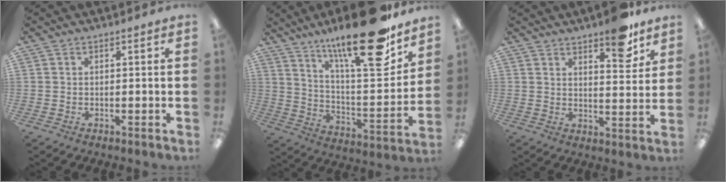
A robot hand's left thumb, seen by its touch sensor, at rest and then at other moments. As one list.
[{"total": 23.7, "force": [17.6, 5.0, 15.0], "torque": [-0.232, -0.116, 0.280]}, {"total": 8.3, "force": [6.6, 2.6, 4.4], "torque": [-0.039, -0.045, 0.107]}]